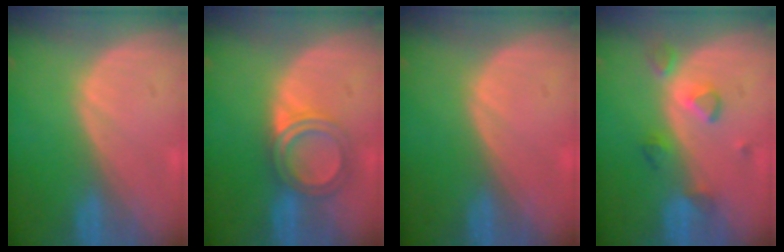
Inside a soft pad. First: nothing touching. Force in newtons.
{"total": 4.8, "press": 4.6, "slide": 1.3}
{"total": 0.6, "press": 0.0, "slide": 0.6}
{"total": 4.1, "press": 4.0, "slide": 0.9}